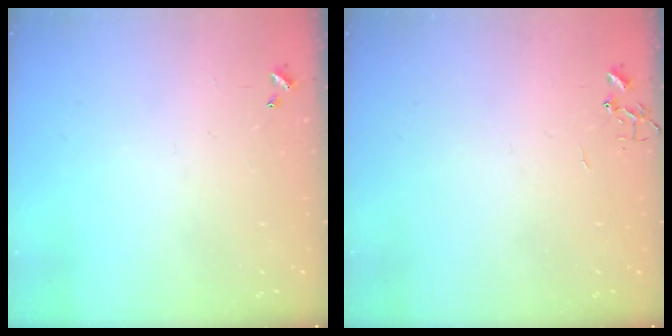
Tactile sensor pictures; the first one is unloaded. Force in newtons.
{"total": 0.0}